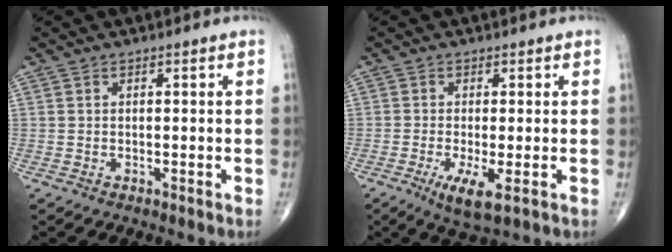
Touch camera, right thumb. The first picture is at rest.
{"total": 5.6, "force": [-1.9, 1.3, 5.1], "torque": [-0.099, -0.016, -0.033]}